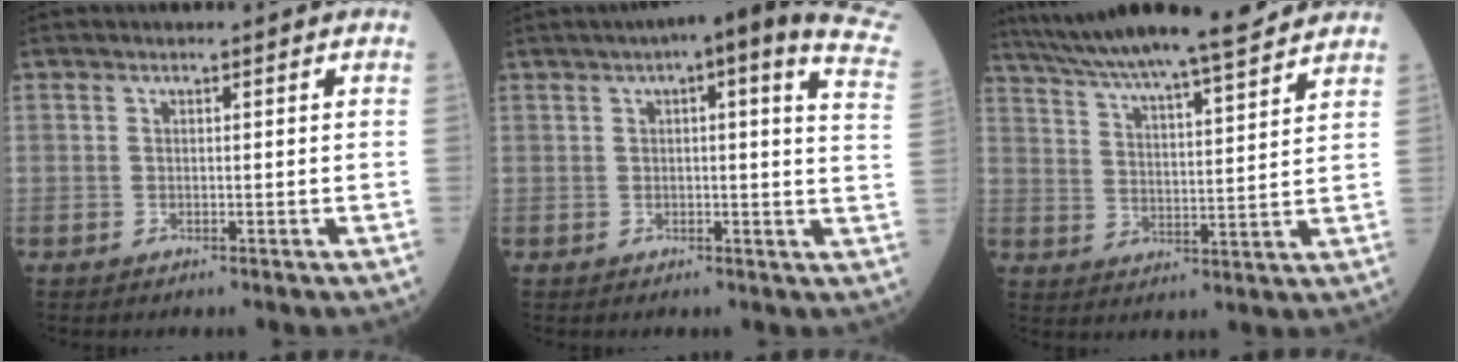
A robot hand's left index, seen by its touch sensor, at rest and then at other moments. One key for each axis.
{"total": 17.9, "fx": 12.4, "fy": 2.0, "fz": 12.8, "tx": -0.172, "ty": 0.013, "tz": 0.122}
{"total": 17.7, "fx": 15.7, "fy": 0.3, "fz": 8.0, "tx": -0.137, "ty": 0.012, "tz": 0.241}